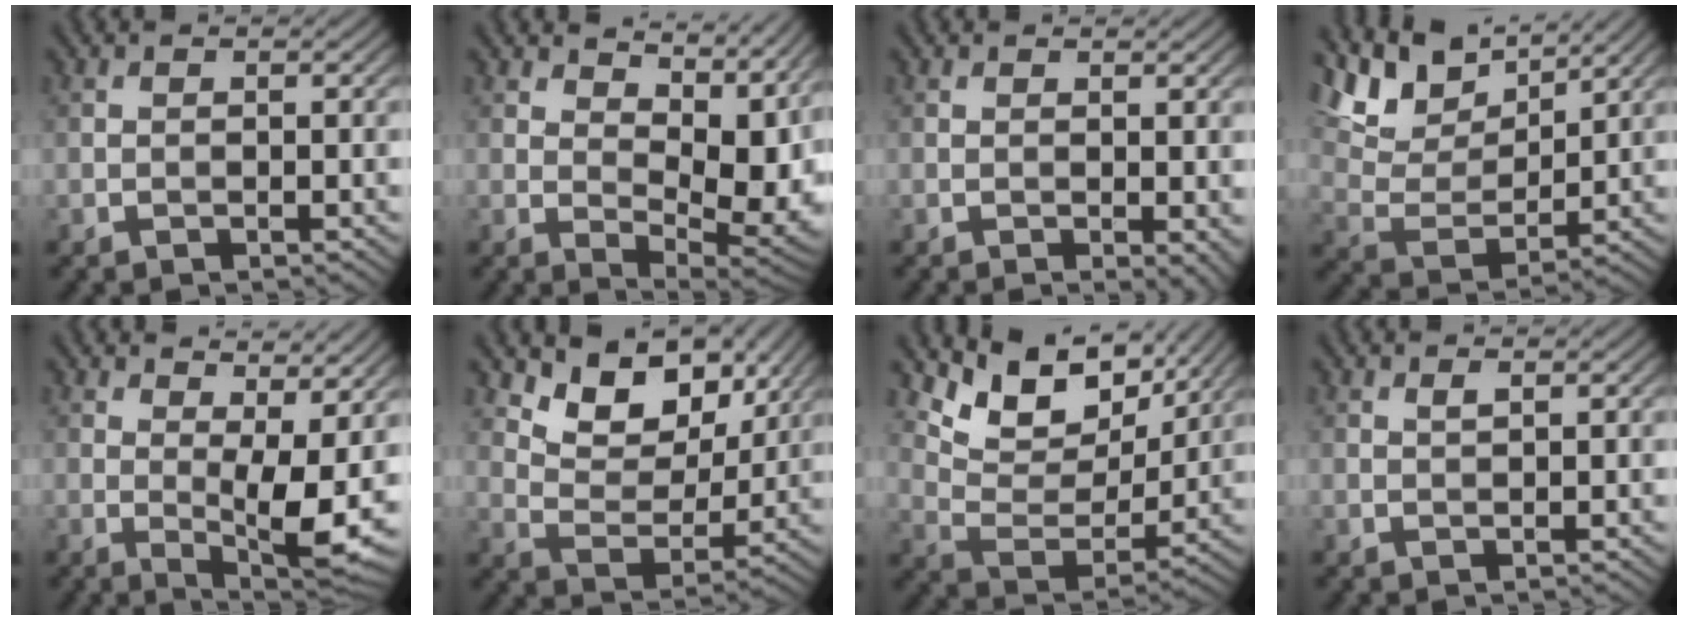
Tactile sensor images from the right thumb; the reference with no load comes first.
{"total": 10.4, "force": [5.1, 5.0, 7.6], "torque": [-0.125, -0.007, 0.087]}
{"total": 2.1, "force": [0.2, 0.5, 2.0], "torque": [-0.029, -0.005, 0.005]}
{"total": 11.2, "force": [7.7, 4.8, 6.5], "torque": [-0.162, 0.010, 0.133]}
{"total": 9.7, "force": [2.8, 3.2, 8.7], "torque": [-0.130, -0.008, 0.049]}
{"total": 9.8, "force": [6.3, 5.6, 5.0], "torque": [-0.096, -0.012, 0.104]}
{"total": 10.5, "force": [7.1, 5.4, 5.6], "torque": [-0.117, -0.007, 0.126]}
{"total": 0.8, "force": [0.6, 0.2, 0.6], "torque": [-0.014, 0.000, 0.012]}